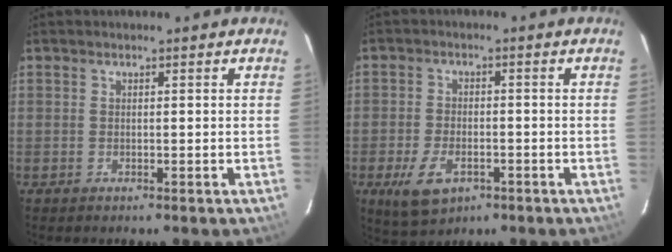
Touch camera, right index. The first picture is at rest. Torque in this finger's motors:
{"motor_torque": [0.73, -0.64, 0.14, 0.07]}